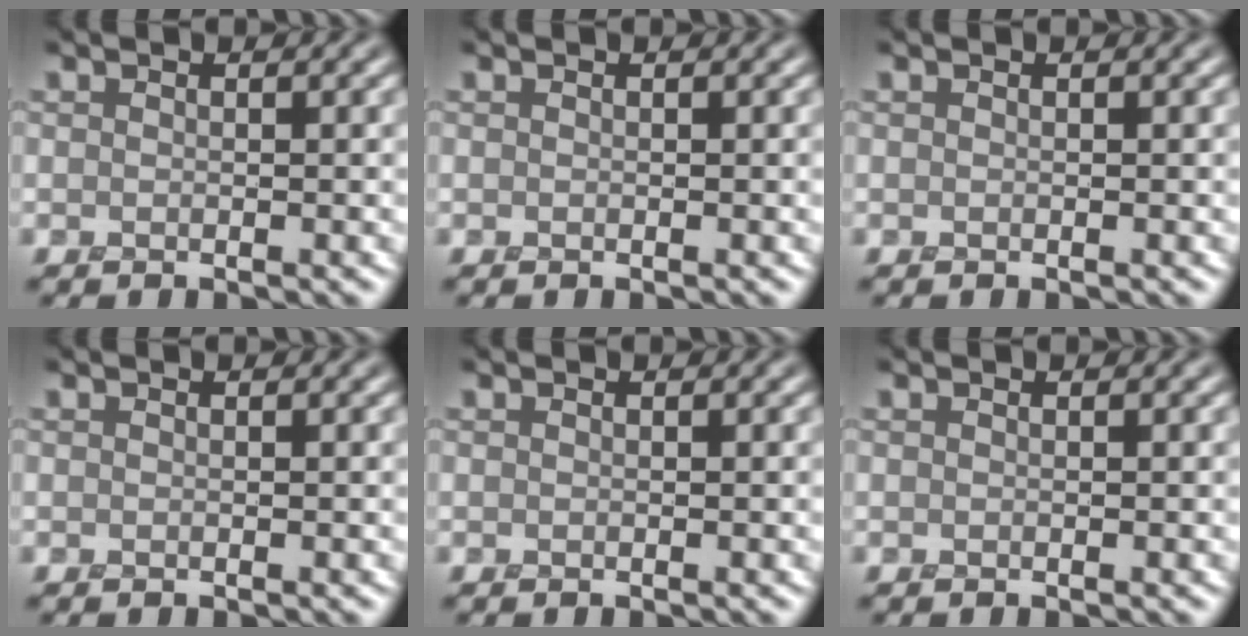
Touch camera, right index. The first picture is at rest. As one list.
[{"total": 0.0}, {"total": 0.0}, {"total": 0.0}, {"total": 0.0}, {"total": 0.0}]